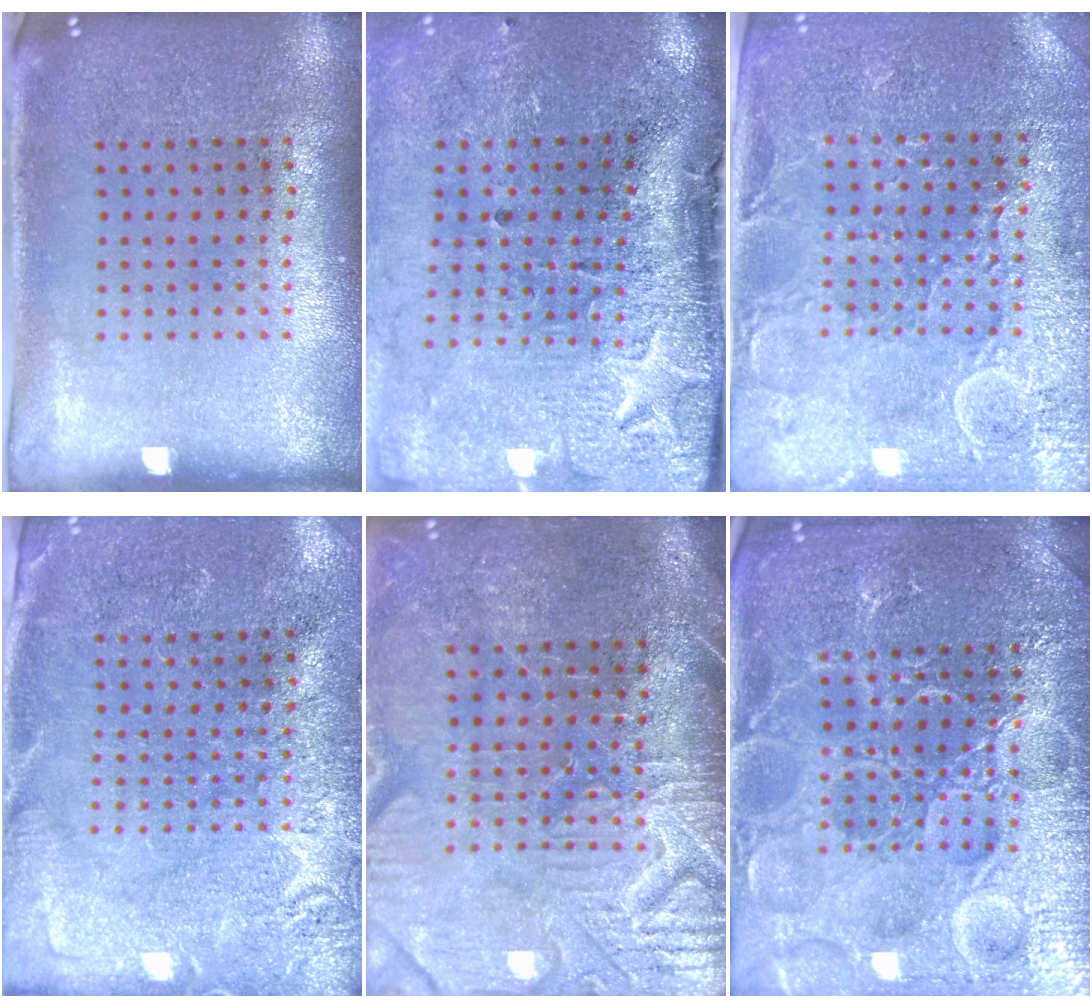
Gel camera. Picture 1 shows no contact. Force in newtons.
{"total": 4.5, "press": 3.5, "slide": 2.8}
{"total": 3.3, "press": 3.2, "slide": 0.6}
{"total": 2.7, "press": 2.6, "slide": 0.5}
{"total": 4.4, "press": 4.0, "slide": 1.8}
{"total": 7.5, "press": 7.5, "slide": 1.0}